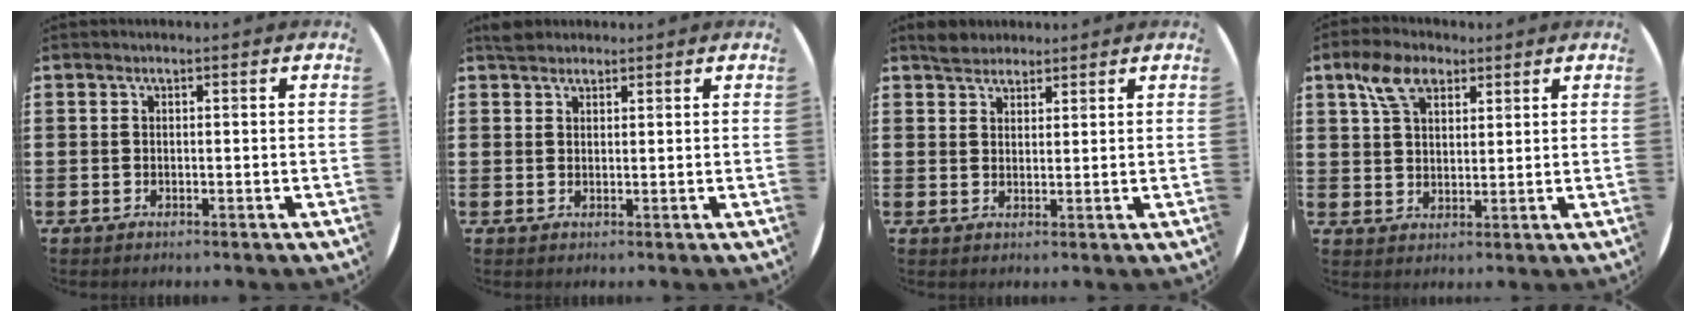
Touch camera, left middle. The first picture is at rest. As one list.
[{"total": 1.8, "force": [1.6, 0.7, 0.3], "torque": [-0.001, 0.001, 0.031]}, {"total": 2.7, "force": [2.5, 1.1, 0.2], "torque": [-0.003, 0.002, 0.047]}, {"total": 6.2, "force": [3.9, 3.5, 3.3], "torque": [-0.070, 0.009, 0.071]}]